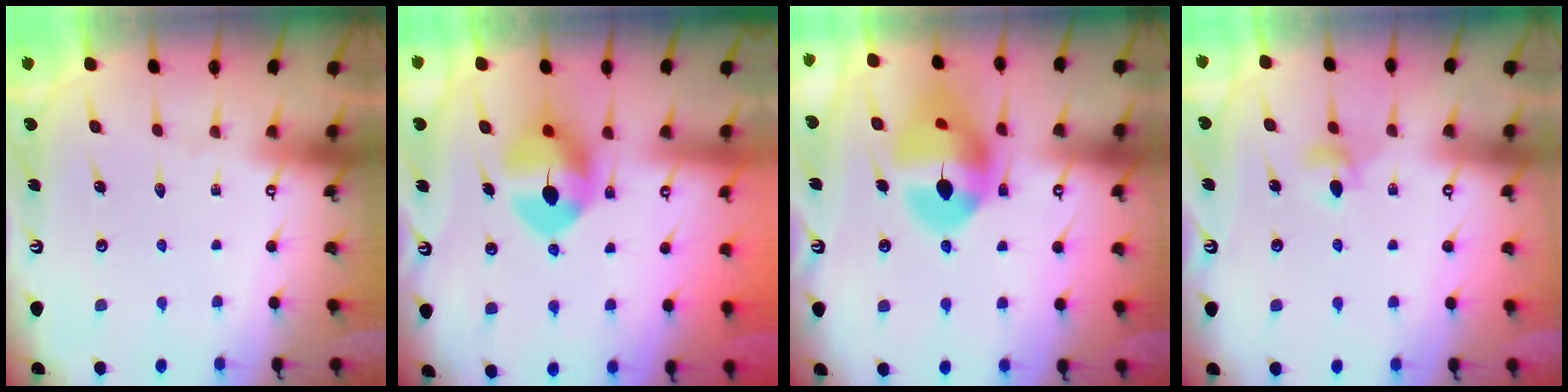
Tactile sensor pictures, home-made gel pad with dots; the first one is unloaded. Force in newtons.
{"total": 9.6, "press": 9.5, "slide": 1.5}
{"total": 15.5, "press": 15.4, "slide": 1.8}
{"total": 5.7, "press": 5.6, "slide": 0.8}